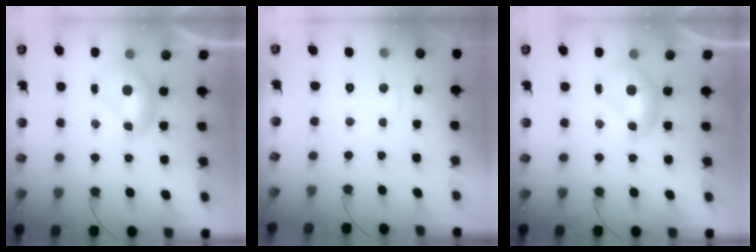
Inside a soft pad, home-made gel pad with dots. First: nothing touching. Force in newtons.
{"total": 2.2, "press": 2.1, "slide": 0.6}
{"total": 0.0}